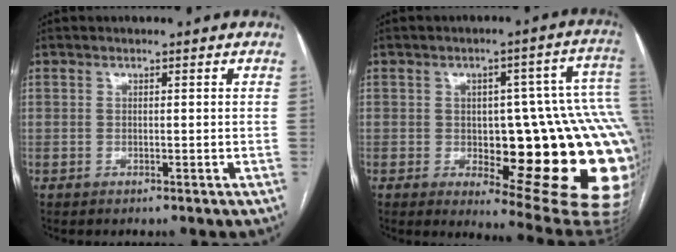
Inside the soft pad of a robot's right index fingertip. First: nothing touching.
{"total": 24.6, "force": [-2.9, 7.3, 23.4], "torque": [-0.183, 0.024, -0.015]}